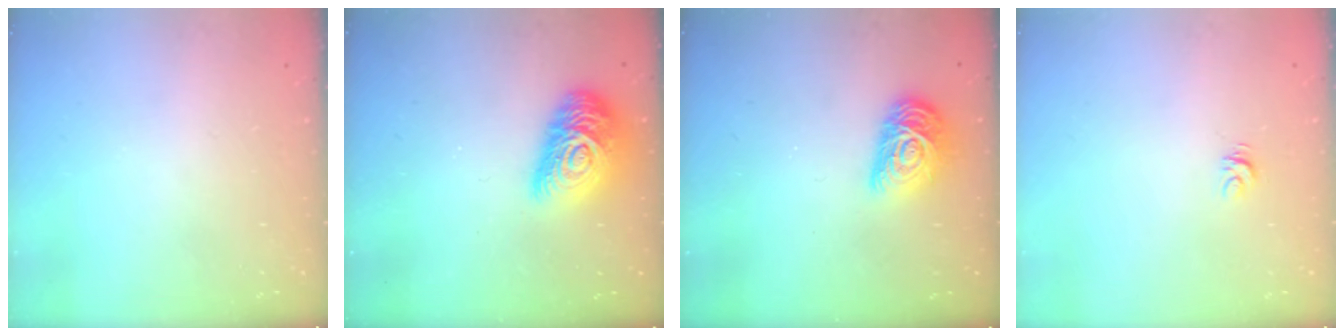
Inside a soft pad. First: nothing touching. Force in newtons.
{"total": 16.4, "press": 16.4, "slide": 0.9}
{"total": 12.6, "press": 12.6, "slide": 0.5}
{"total": 3.9, "press": 3.9, "slide": 0.2}